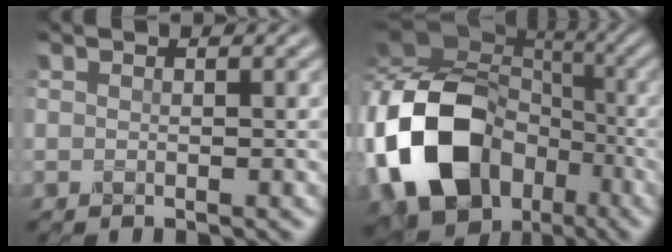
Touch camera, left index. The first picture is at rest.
{"total": 21.3, "force": [-6.9, 17.3, 10.3], "torque": [-0.210, -0.042, -0.143]}